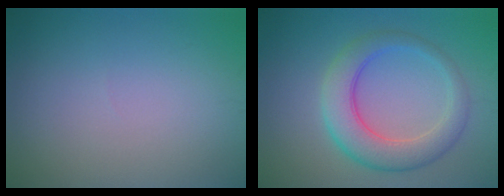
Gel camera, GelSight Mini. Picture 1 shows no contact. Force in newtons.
{"total": 5.6, "press": 5.6, "slide": 0.3}